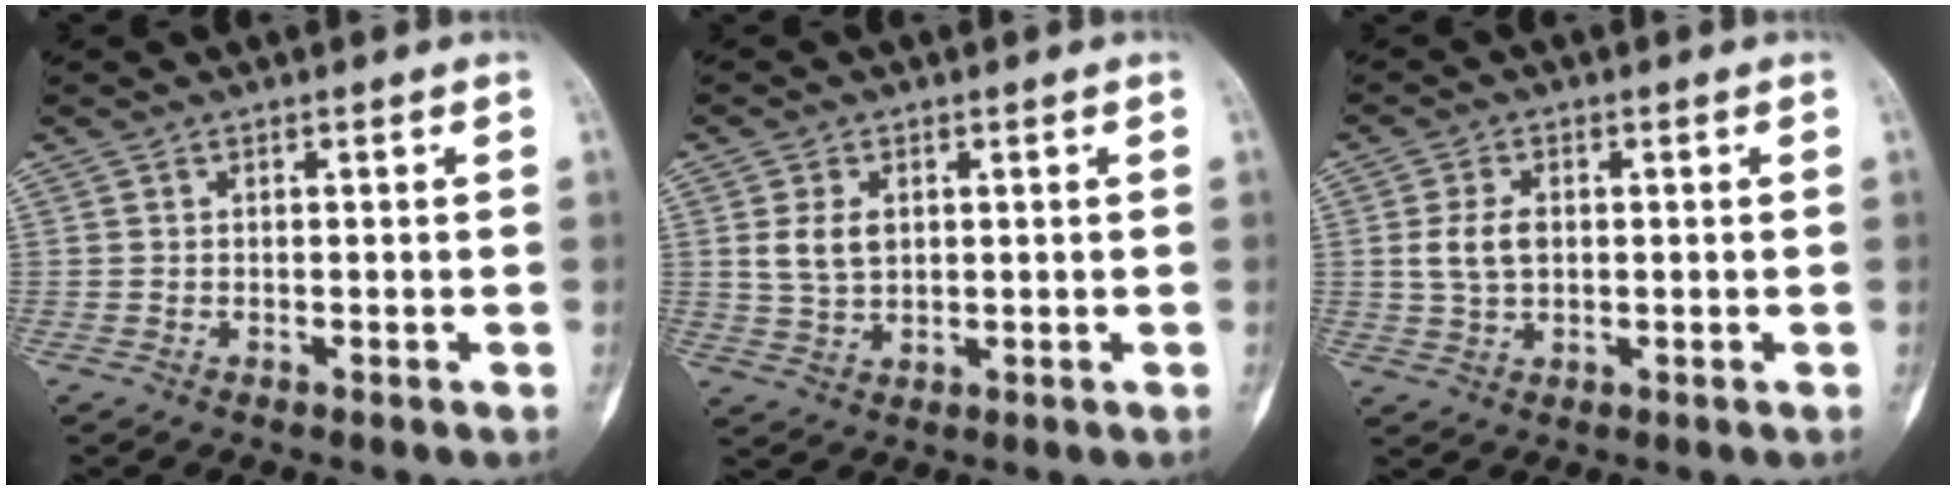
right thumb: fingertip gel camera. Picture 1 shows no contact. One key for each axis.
{"total": 5.1, "fx": 1.2, "fy": 3.5, "fz": 3.5, "tx": -0.058, "ty": -0.005, "tz": 0.029}
{"total": 5.3, "fx": 0.5, "fy": 3.5, "fz": 3.9, "tx": -0.074, "ty": 0.002, "tz": 0.013}